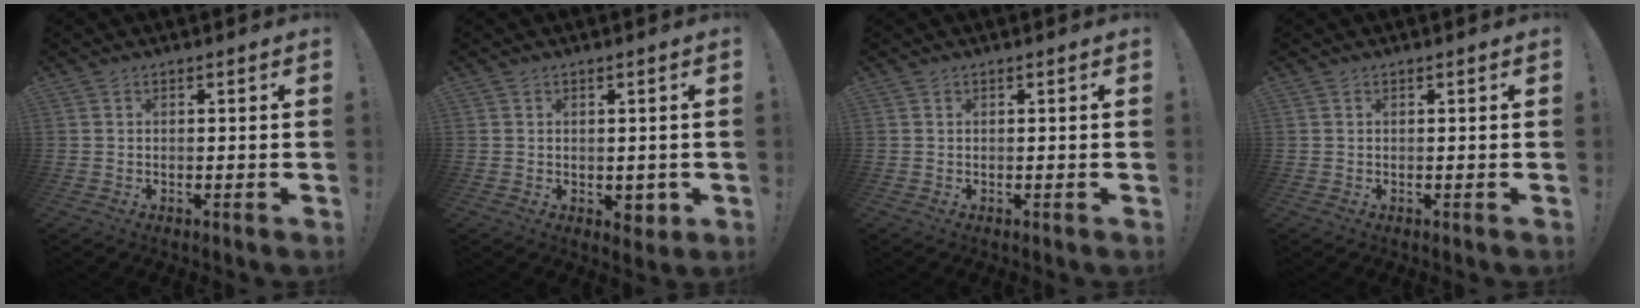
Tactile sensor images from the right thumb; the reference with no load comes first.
{"total": 3.6, "force": [-0.1, 2.9, 2.2], "torque": [-0.004, -0.003, -0.002]}
{"total": 0.0}
{"total": 0.0}